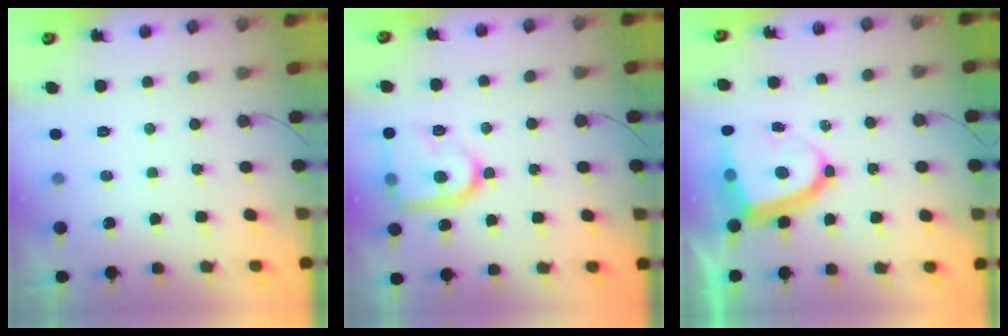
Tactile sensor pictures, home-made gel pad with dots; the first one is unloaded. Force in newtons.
{"total": 14.2, "press": 14.1, "slide": 1.2}
{"total": 12.8, "press": 12.7, "slide": 1.6}